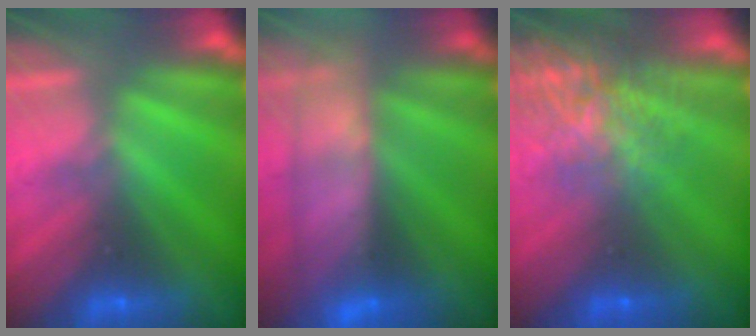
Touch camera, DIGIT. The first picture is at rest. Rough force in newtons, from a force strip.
{"total": 9.1}
{"total": 7.5}